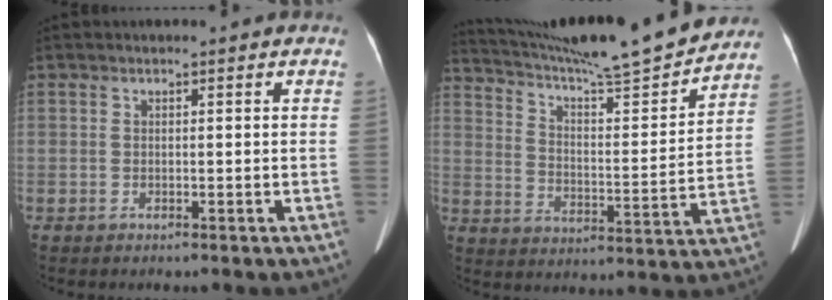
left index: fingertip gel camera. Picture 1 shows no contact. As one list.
[{"total": 22.1, "force": [20.2, 0.3, 8.9], "torque": [-0.155, -0.029, 0.297]}]